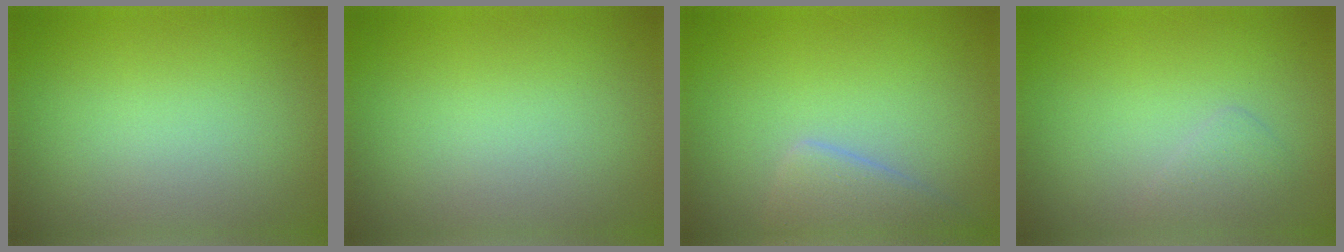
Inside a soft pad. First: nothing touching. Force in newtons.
{"total": 0.0}
{"total": 2.8, "press": 2.8, "slide": 0.3}
{"total": 1.1, "press": 1.1, "slide": 0.0}